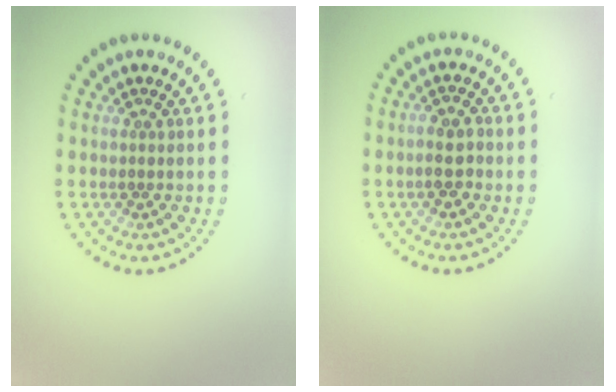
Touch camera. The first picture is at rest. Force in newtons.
{"total": 2.2, "press": 2.1, "slide": 0.5}